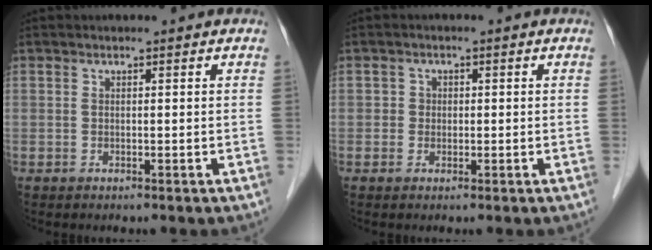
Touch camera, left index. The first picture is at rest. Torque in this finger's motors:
{"motor_torque": [-0.18, 0.03, -0.07, 0.01]}